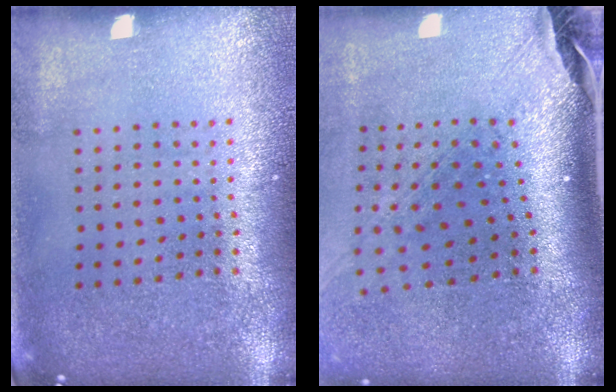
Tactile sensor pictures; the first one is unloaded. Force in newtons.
{"total": 2.9, "press": 2.0, "slide": 2.0}